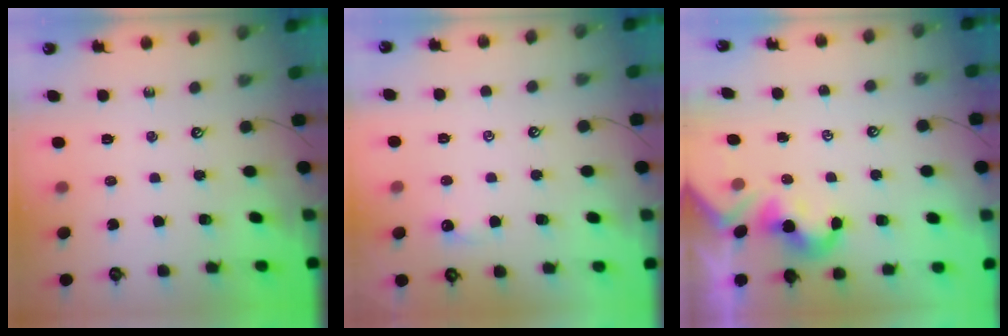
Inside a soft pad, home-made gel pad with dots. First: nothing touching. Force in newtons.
{"total": 2.5, "press": 2.4, "slide": 0.4}
{"total": 2.1, "press": 2.1, "slide": 0.4}